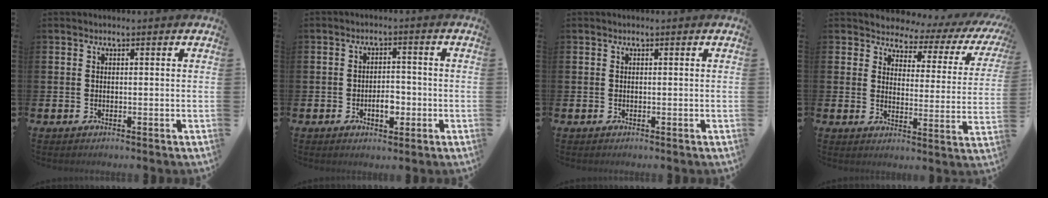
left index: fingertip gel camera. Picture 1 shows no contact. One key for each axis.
{"total": 3.3, "fx": -1.0, "fy": 1.9, "fz": 2.5, "tx": -0.034, "ty": -0.002, "tz": -0.023}
{"total": 0.0}
{"total": 2.9, "fx": 2.3, "fy": 1.8, "fz": 0.5, "tx": -0.023, "ty": -0.031, "tz": 0.026}